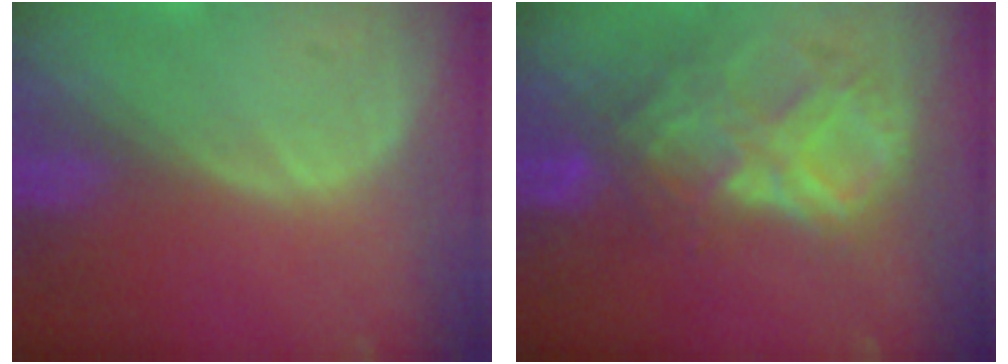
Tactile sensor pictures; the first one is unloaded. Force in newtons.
{"total": 9.0, "press": 7.8, "slide": 4.5}